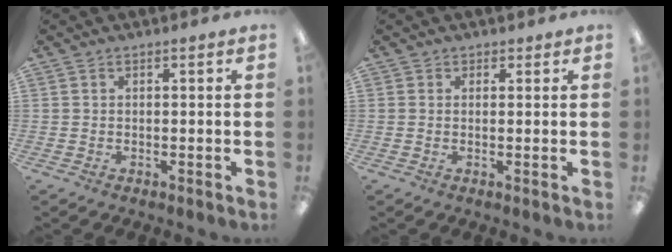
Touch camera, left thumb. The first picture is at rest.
{"total": 0.9, "force": [0.6, 0.7, 0.0], "torque": [0.008, -0.001, 0.009]}